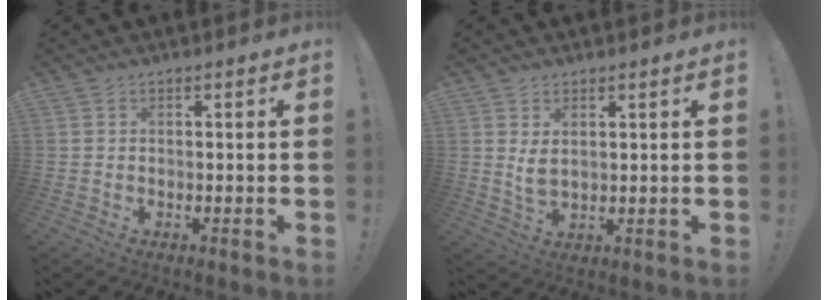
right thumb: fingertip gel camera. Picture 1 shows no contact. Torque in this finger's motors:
{"motor_torque": [0.35, -0.22, 0.13, 0.41, 0.16]}